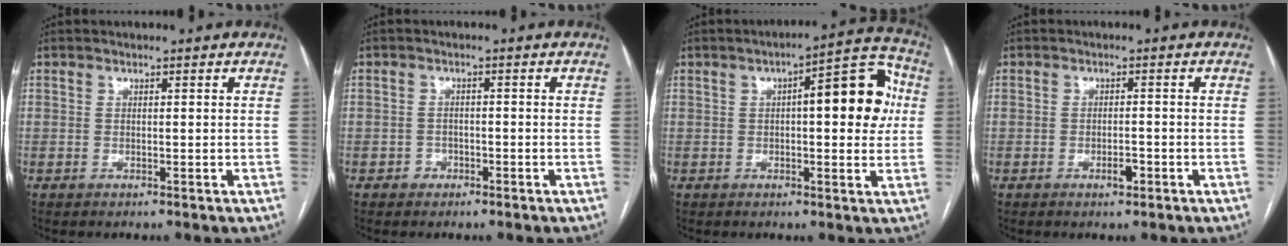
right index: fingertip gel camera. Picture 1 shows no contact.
{"total": 1.6, "force": [-1.0, 1.2, 0.2], "torque": [0.001, 0.007, -0.018]}
{"total": 11.9, "force": [1.7, 3.3, 11.3], "torque": [-0.144, 0.035, 0.019]}
{"total": 2.0, "force": [-1.1, 0.7, 1.5], "torque": [-0.026, 0.001, -0.016]}